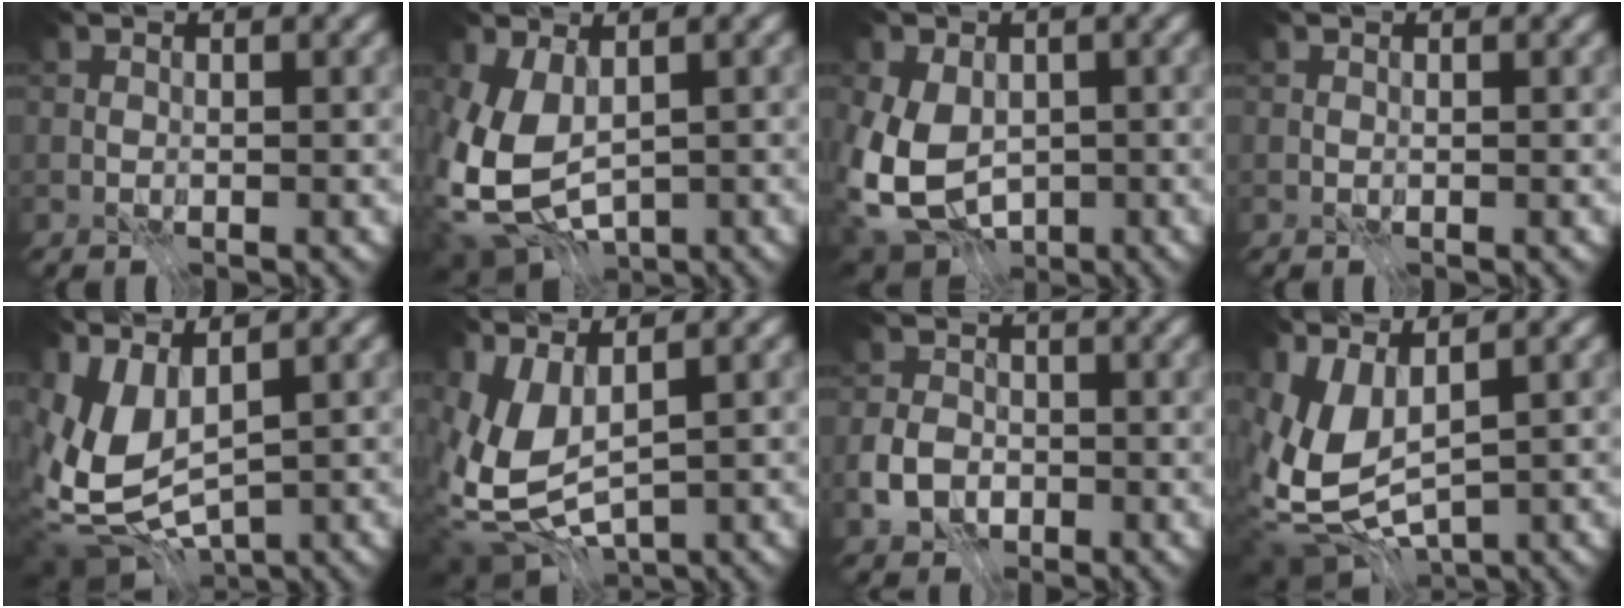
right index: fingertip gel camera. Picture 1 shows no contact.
{"total": 7.2, "force": [-0.2, 4.6, 5.5], "torque": [-0.125, -0.021, 0.000]}
{"total": 8.4, "force": [-1.2, 6.1, 5.6], "torque": [-0.125, -0.021, -0.025]}
{"total": 0.0}
{"total": 8.9, "force": [-1.8, 5.0, 7.1], "torque": [-0.169, -0.016, -0.015]}
{"total": 7.5, "force": [-0.4, 4.2, 6.2], "torque": [-0.148, -0.017, 0.012]}
{"total": 3.1, "force": [-1.6, 2.3, 1.2], "torque": [-0.016, 0.001, -0.038]}
{"total": 8.2, "force": [-1.1, 4.5, 6.7], "torque": [-0.162, -0.015, 0.001]}